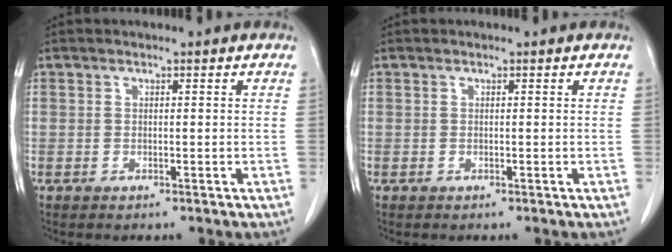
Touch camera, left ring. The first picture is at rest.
{"total": 0.0}